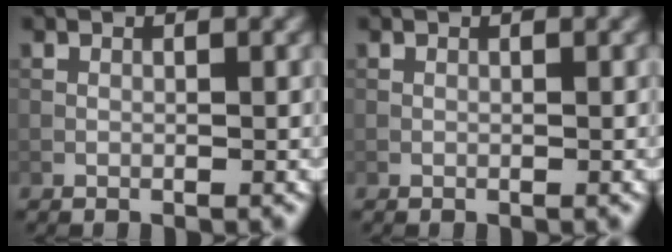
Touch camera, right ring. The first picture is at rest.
{"total": 0.0}